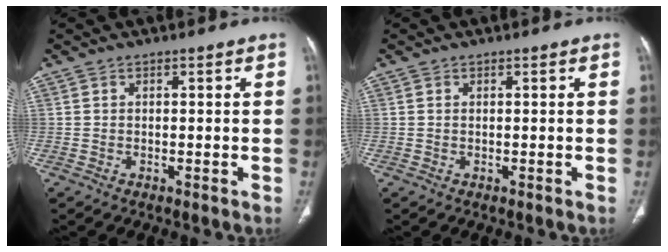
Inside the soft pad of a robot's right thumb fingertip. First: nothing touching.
{"total": 0.0}